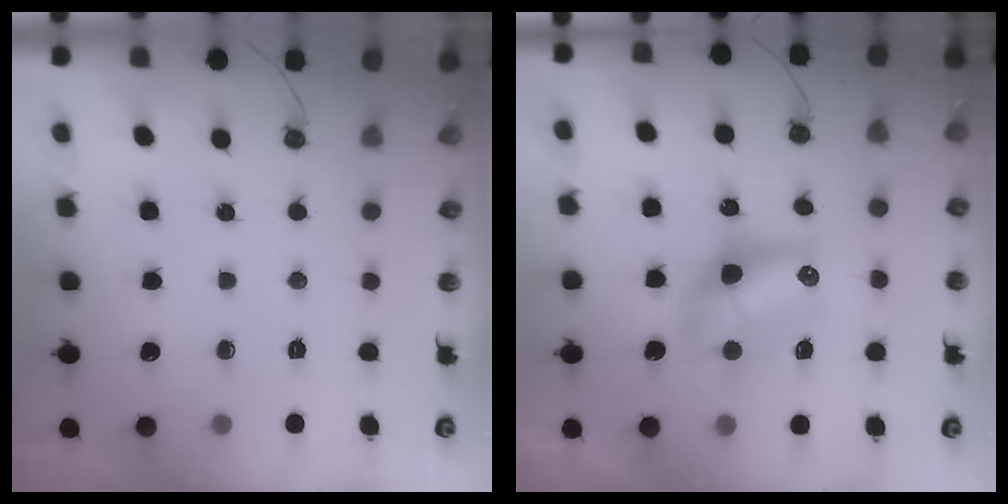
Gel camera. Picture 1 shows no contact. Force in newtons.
{"total": 10.3, "press": 10.3, "slide": 0.7}